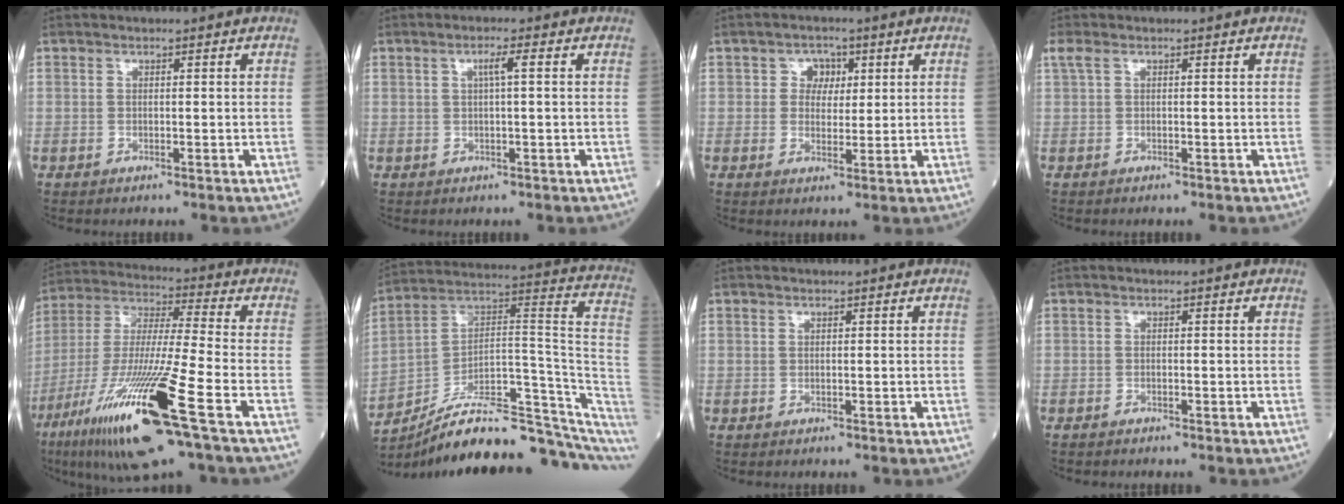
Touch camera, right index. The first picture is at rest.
{"total": 2.2, "force": [0.5, -0.1, 2.1], "torque": [-0.038, 0.003, 0.008]}
{"total": 3.5, "force": [1.1, 2.9, 1.6], "torque": [-0.016, 0.005, 0.015]}
{"total": 1.3, "force": [0.4, 0.7, 0.9], "torque": [-0.030, 0.016, 0.010]}
{"total": 21.1, "force": [-10.1, 0.5, 18.5], "torque": [-0.378, -0.051, -0.188]}
{"total": 23.3, "force": [-18.0, 5.4, 13.7], "torque": [-0.142, 0.062, -0.266]}
{"total": 0.0}
{"total": 0.7, "force": [-0.6, 0.2, 0.0], "torque": [-0.006, 0.000, -0.013]}